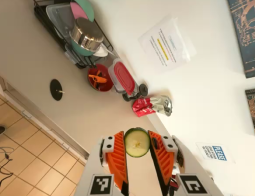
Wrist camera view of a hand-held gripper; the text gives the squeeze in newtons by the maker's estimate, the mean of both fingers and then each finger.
{"total": 6.6, "left": 6.1, "right": 7.1}